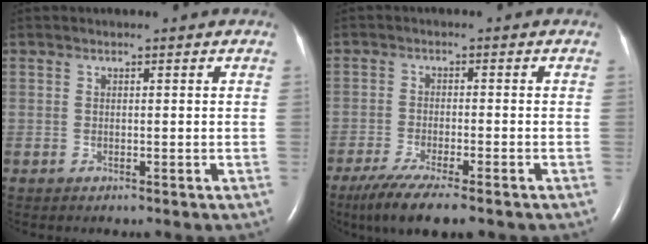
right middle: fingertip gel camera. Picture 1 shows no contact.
{"total": 8.9, "force": [-6.7, 1.0, 5.9], "torque": [-0.101, -0.022, -0.105]}